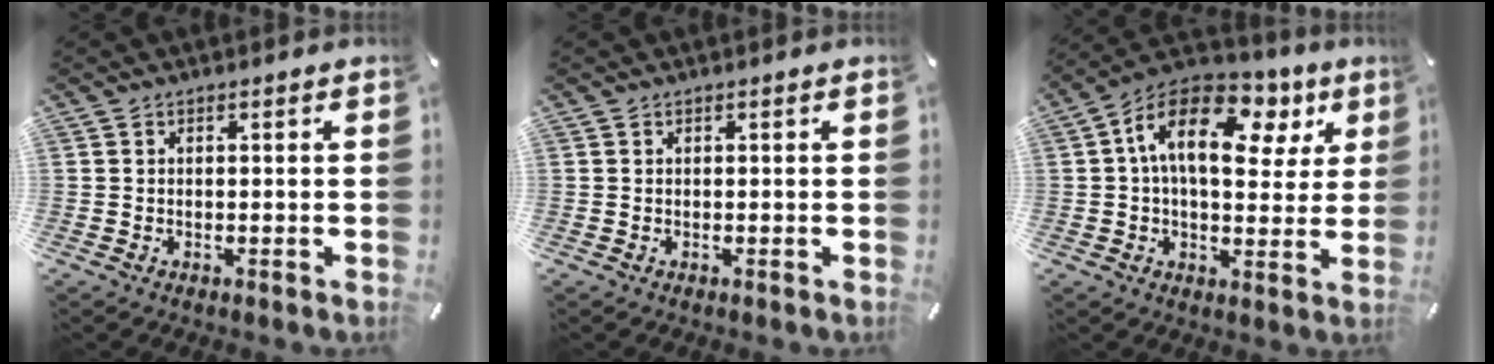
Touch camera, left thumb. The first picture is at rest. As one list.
[{"total": 0.0}, {"total": 17.3, "force": [6.0, 9.9, 12.8], "torque": [-0.215, -0.014, 0.103]}]